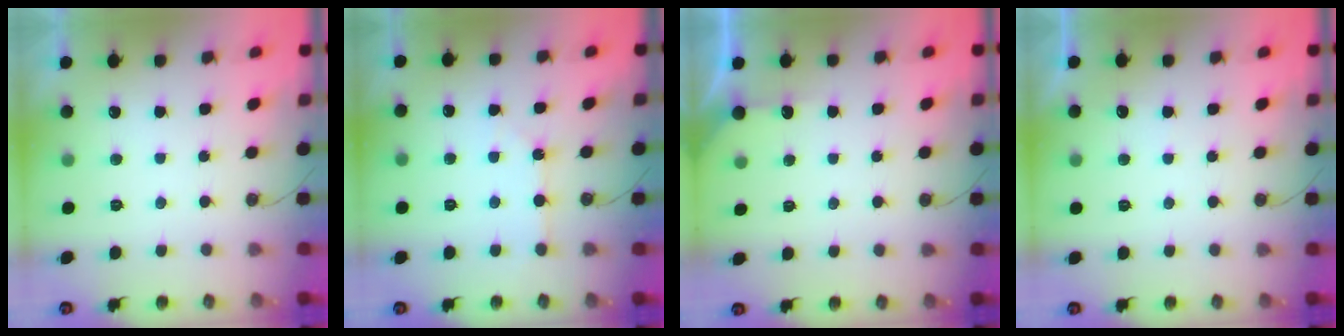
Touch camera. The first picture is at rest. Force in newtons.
{"total": 2.3, "press": 2.2, "slide": 0.4}
{"total": 2.7, "press": 2.7, "slide": 0.2}
{"total": 2.0, "press": 2.0, "slide": 0.4}